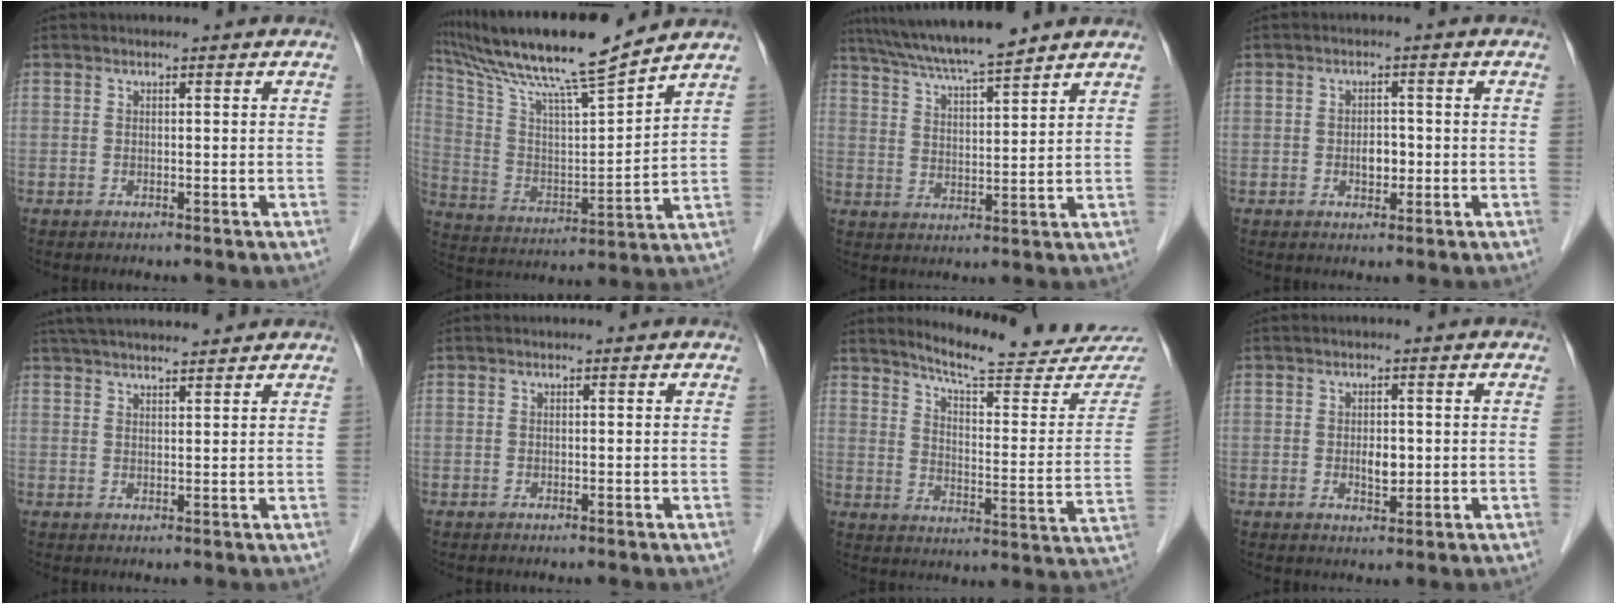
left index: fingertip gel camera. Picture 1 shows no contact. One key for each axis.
{"total": 17.6, "fx": 15.0, "fy": -0.6, "fz": 9.2, "tx": -0.173, "ty": 0.005, "tz": 0.260}
{"total": 10.8, "fx": 9.4, "fy": -0.2, "fz": 5.2, "tx": -0.093, "ty": 0.017, "tz": 0.160}
{"total": 2.4, "fx": -0.7, "fy": 1.4, "fz": 1.8, "tx": -0.027, "ty": 0.001, "tz": -0.009}
{"total": 10.7, "fx": 9.6, "fy": 1.1, "fz": 4.5, "tx": -0.076, "ty": 0.031, "tz": 0.146}
{"total": 0.0}
{"total": 20.2, "fx": 19.1, "fy": 1.8, "fz": 6.5, "tx": -0.087, "ty": -0.094, "tz": 0.235}
{"total": 2.5, "fx": -0.3, "fy": 1.3, "fz": 2.1, "tx": -0.038, "ty": -0.004, "tz": -0.002}